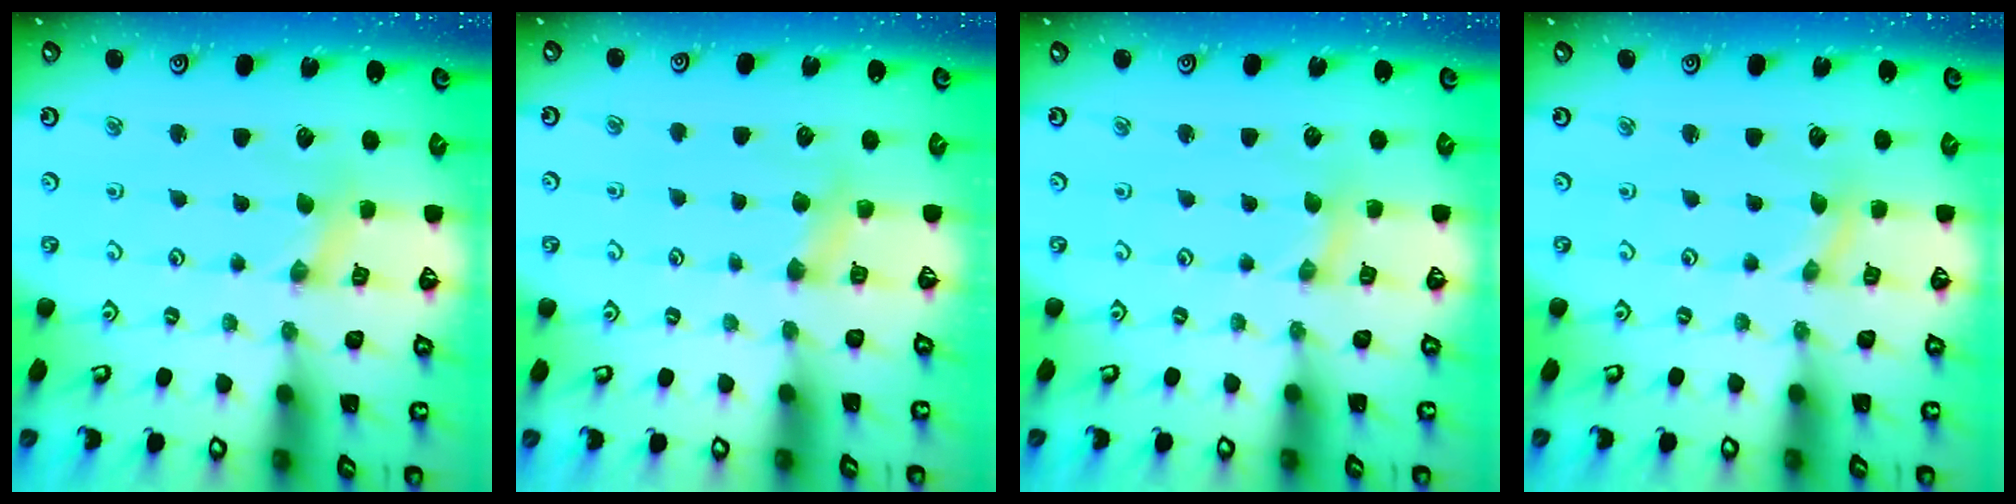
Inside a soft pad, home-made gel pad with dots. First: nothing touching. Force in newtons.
{"total": 3.8, "press": 3.7, "slide": 0.6}
{"total": 0.7, "press": 0.7, "slide": 0.2}
{"total": 0.0}